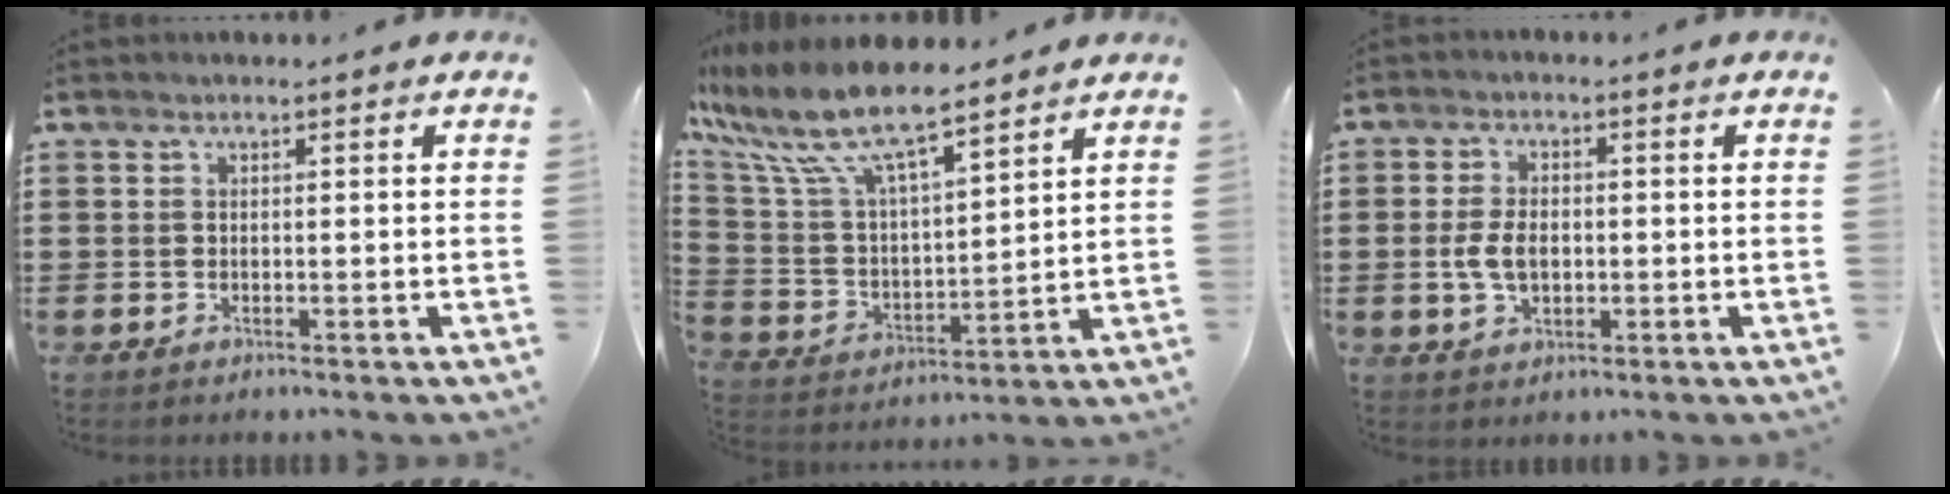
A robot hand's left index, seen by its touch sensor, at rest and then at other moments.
{"total": 10.6, "force": [8.6, 1.8, 5.8], "torque": [-0.154, -0.051, 0.146]}
{"total": 4.8, "force": [-0.4, 3.0, 3.8], "torque": [-0.078, -0.001, -0.013]}